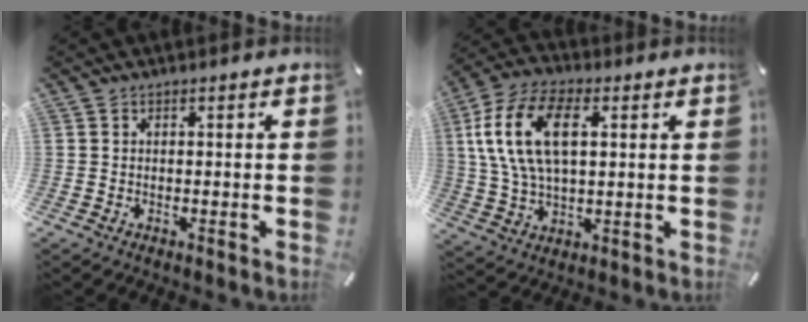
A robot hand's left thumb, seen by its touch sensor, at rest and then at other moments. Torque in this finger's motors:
{"motor_torque": [2.48, 2.53, 2.04, -0.73, 0.26]}